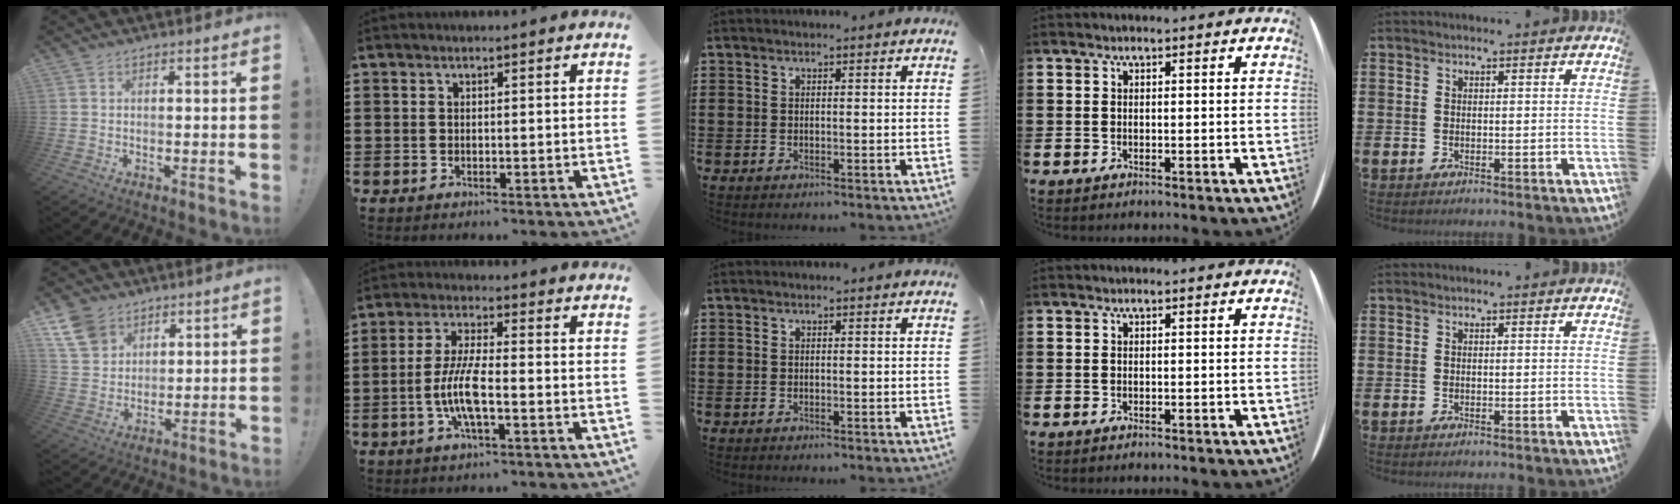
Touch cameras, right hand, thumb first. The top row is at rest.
{"thumb": {"total": 10.4, "force": [6.4, 7.3, 3.8], "torque": [-0.072, -0.029, 0.131]}, "index": {"total": 7.2, "force": [-2.2, 1.8, 6.7], "torque": [-0.153, -0.013, -0.049]}}